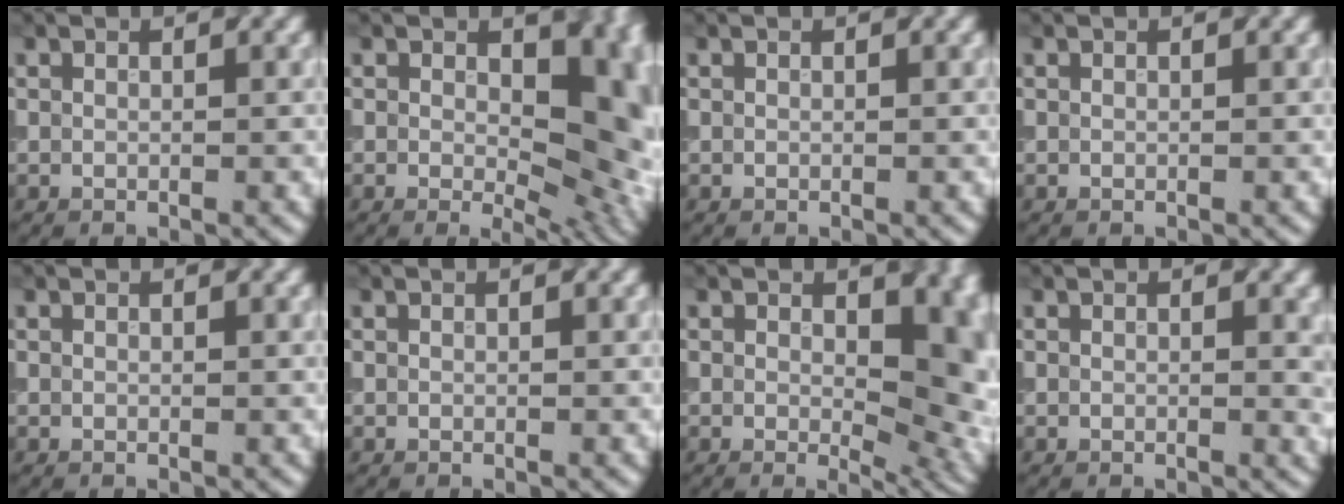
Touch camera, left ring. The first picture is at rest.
{"total": 10.6, "force": [0.5, 5.9, 8.8], "torque": [-0.089, -0.004, 0.017]}
{"total": 0.0}
{"total": 0.0}
{"total": 0.0}
{"total": 0.0}
{"total": 7.8, "force": [0.3, 4.1, 6.6], "torque": [-0.067, -0.001, 0.006]}
{"total": 1.5, "force": [0.4, 0.7, 1.3], "torque": [-0.011, -0.002, 0.009]}